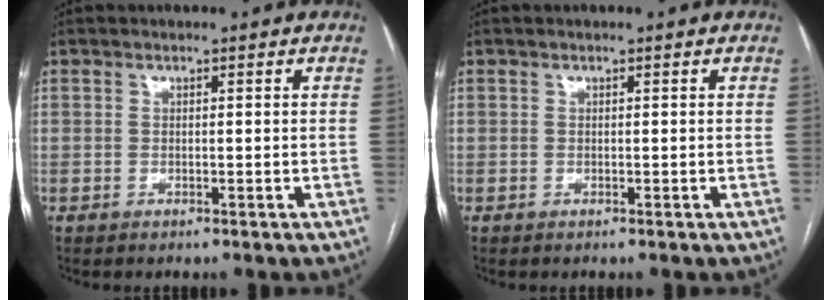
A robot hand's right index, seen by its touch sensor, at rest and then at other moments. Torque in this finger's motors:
{"motor_torque": [0.00, 0.00, 0.00, 0.00]}